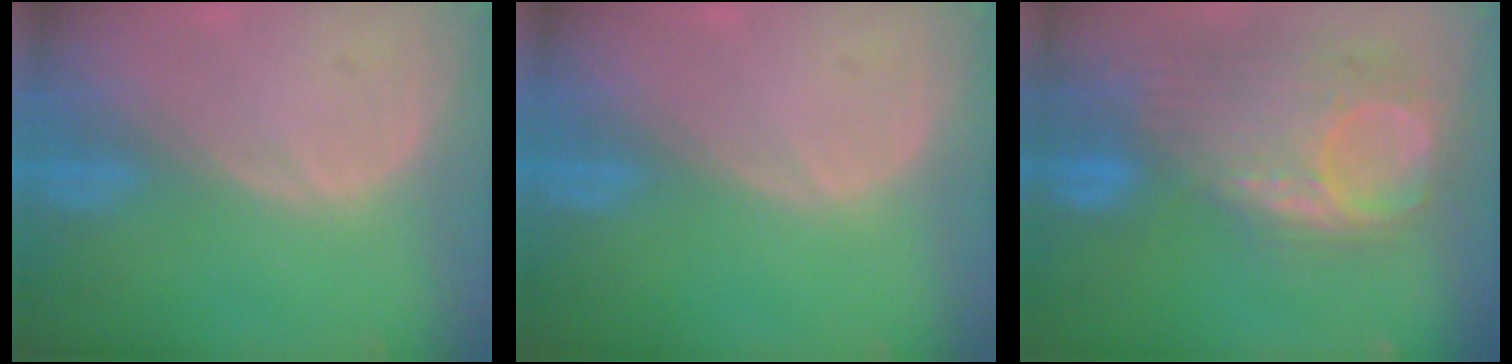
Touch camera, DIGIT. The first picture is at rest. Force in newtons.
{"total": 0.0}
{"total": 11.9, "press": 10.4, "slide": 5.8}